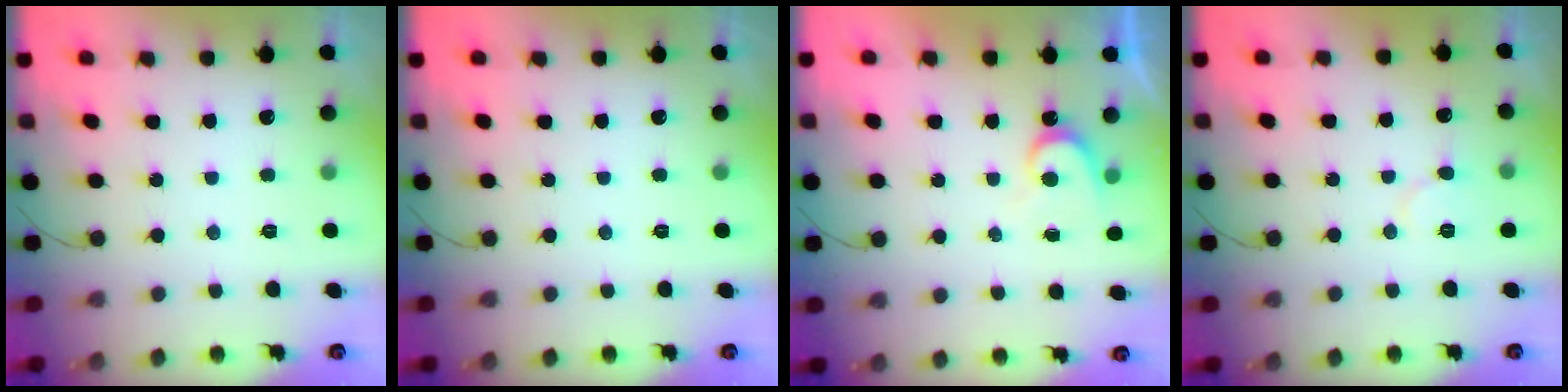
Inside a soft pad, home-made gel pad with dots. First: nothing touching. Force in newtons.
{"total": 0.0}
{"total": 4.8, "press": 4.8, "slide": 0.7}
{"total": 6.2, "press": 6.1, "slide": 0.6}